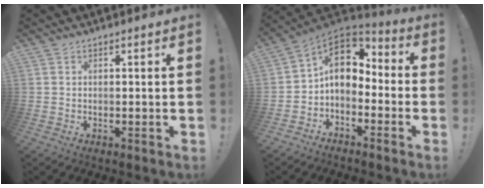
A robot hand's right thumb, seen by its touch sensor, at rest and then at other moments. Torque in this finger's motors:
{"motor_torque": [2.17, 1.75, 0.94, -0.99, 0.05]}